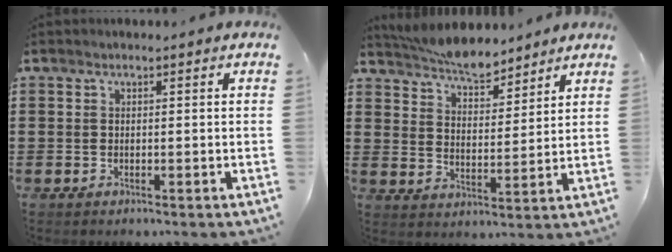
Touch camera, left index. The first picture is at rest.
{"total": 5.9, "force": [5.7, 1.1, 1.5], "torque": [-0.050, -0.020, 0.102]}